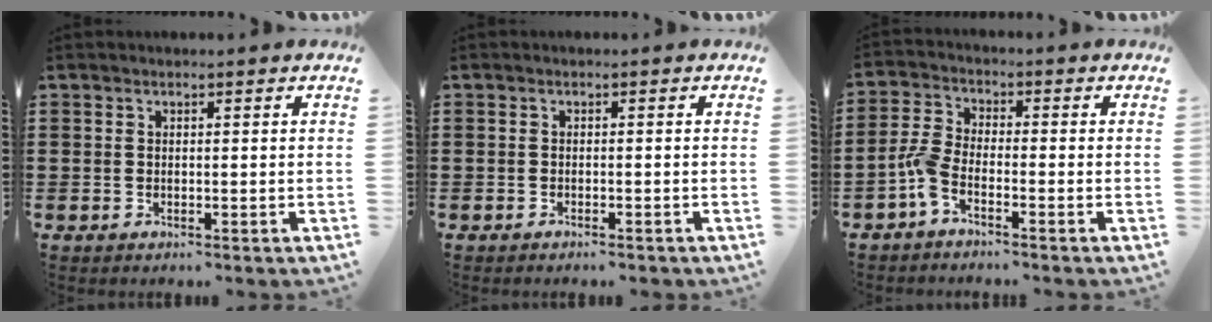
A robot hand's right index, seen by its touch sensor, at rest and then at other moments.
{"total": 0.5, "force": [-0.5, 0.1, 0.2], "torque": [-0.005, -0.001, -0.009]}
{"total": 4.0, "force": [-2.4, 1.4, 2.9], "torque": [-0.079, 0.000, -0.053]}